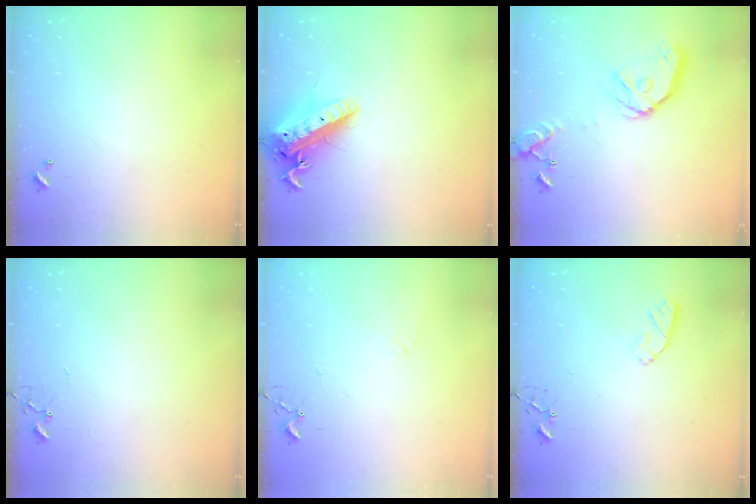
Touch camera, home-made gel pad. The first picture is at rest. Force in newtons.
{"total": 16.9, "press": 16.6, "slide": 3.2}
{"total": 16.8, "press": 16.6, "slide": 2.9}
{"total": 3.8, "press": 3.7, "slide": 0.3}
{"total": 5.5, "press": 5.5, "slide": 0.8}
{"total": 6.6, "press": 6.6, "slide": 0.2}